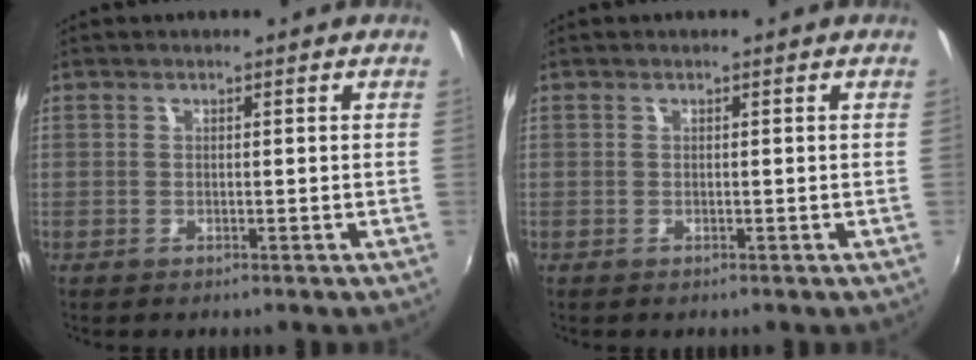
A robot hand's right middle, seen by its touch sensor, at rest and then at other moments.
{"total": 0.0}